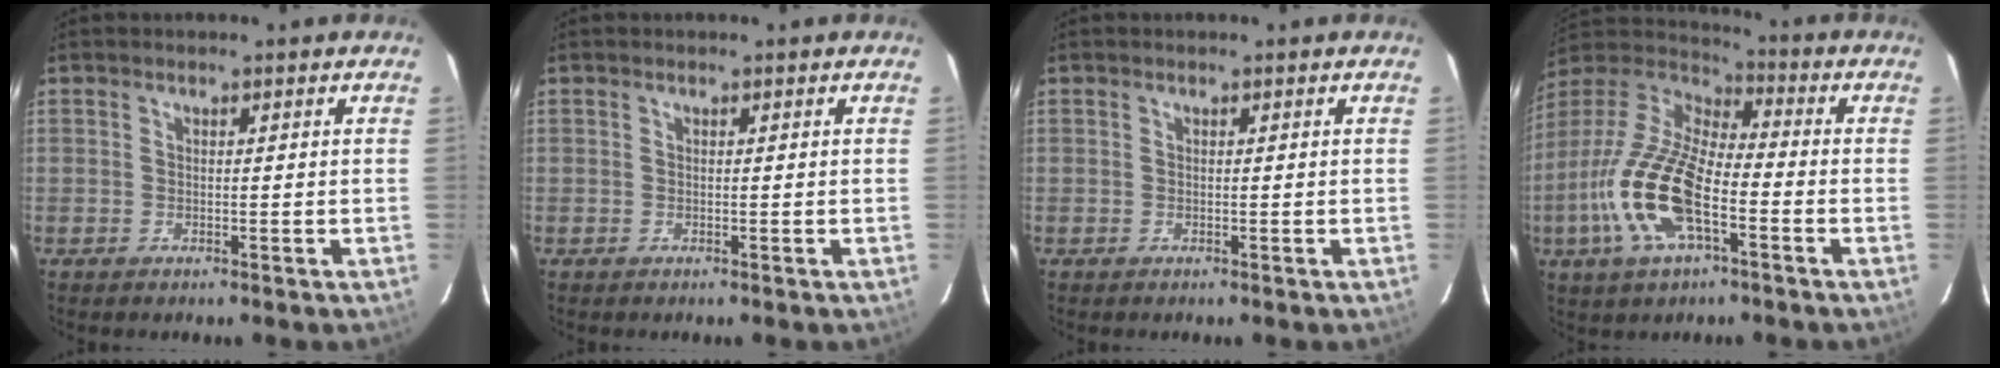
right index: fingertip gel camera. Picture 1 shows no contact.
{"total": 0.0}
{"total": 0.0}
{"total": 18.1, "force": [-6.5, 7.1, 15.3], "torque": [-0.323, -0.014, -0.134]}